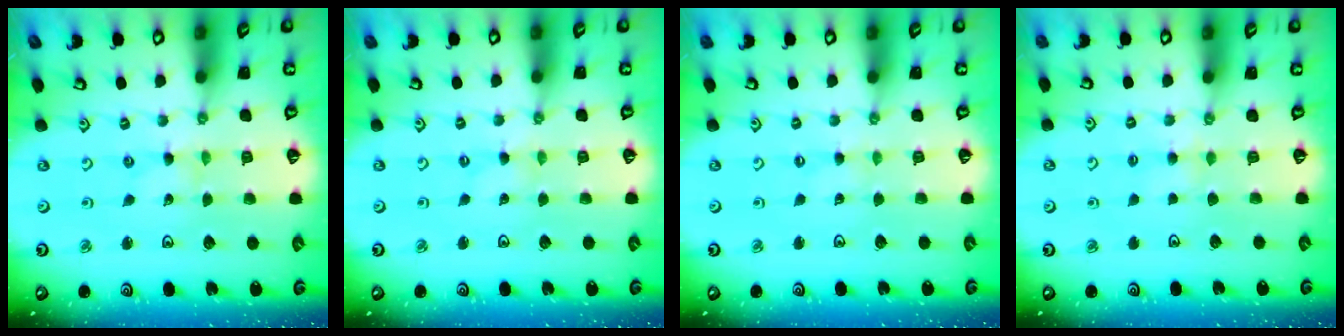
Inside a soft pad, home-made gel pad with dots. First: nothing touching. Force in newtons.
{"total": 0.0}
{"total": 0.5, "press": 0.5, "slide": 0.1}
{"total": 4.0, "press": 4.0, "slide": 0.6}